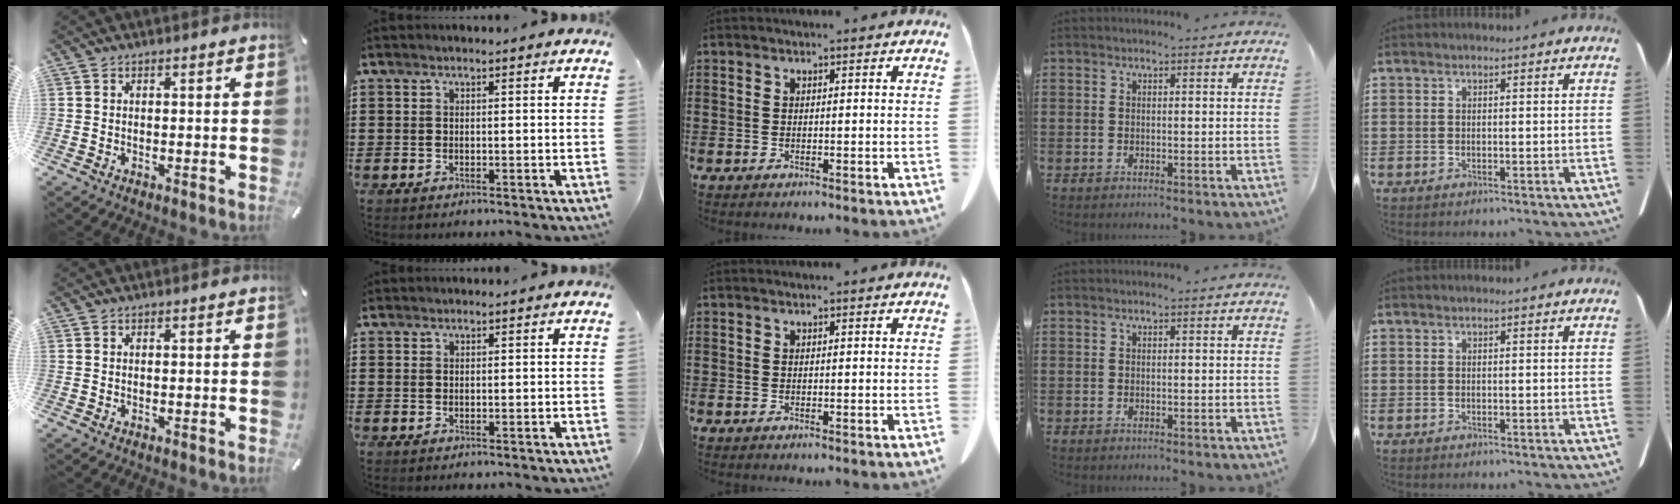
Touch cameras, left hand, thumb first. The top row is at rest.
{"index": {"total": 0.5, "force": [0.5, 0.2, 0.0], "torque": [-0.002, 0.001, 0.010]}}